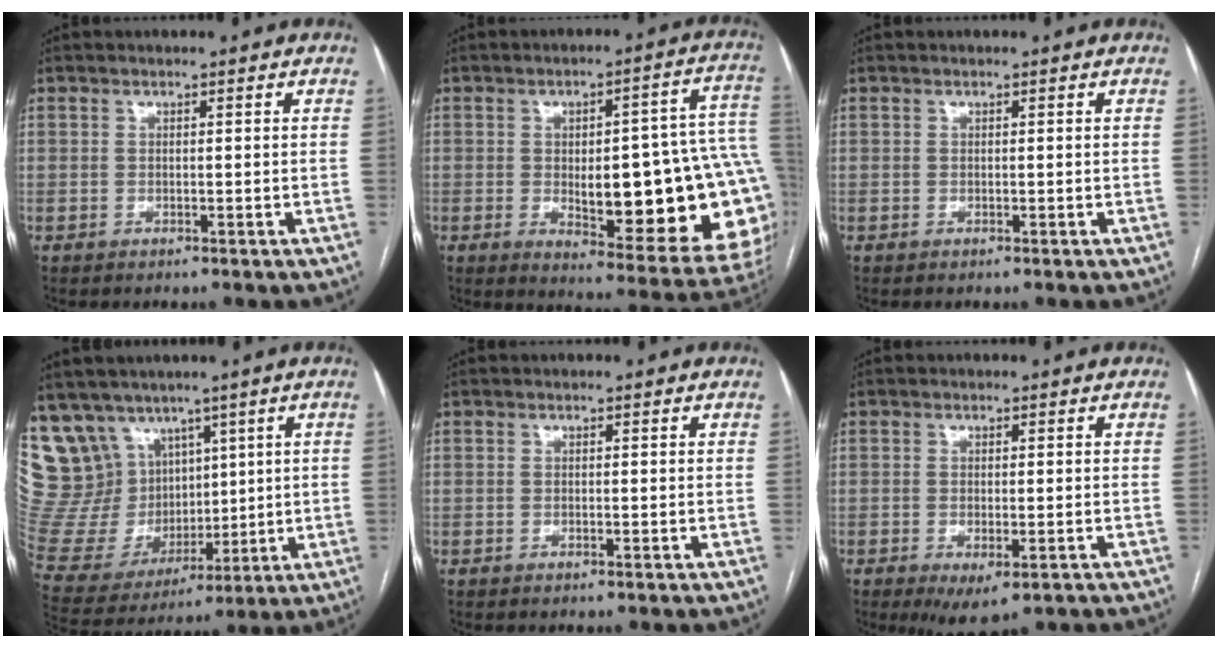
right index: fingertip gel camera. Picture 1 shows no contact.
{"total": 25.1, "force": [-2.4, 6.6, 24.1], "torque": [-0.219, 0.023, -0.008]}
{"total": 0.0}
{"total": 18.6, "force": [10.6, 13.8, 6.6], "torque": [-0.163, 0.062, 0.232]}
{"total": 0.0}
{"total": 4.9, "force": [-2.7, 1.8, 3.7], "torque": [-0.050, -0.011, -0.033]}